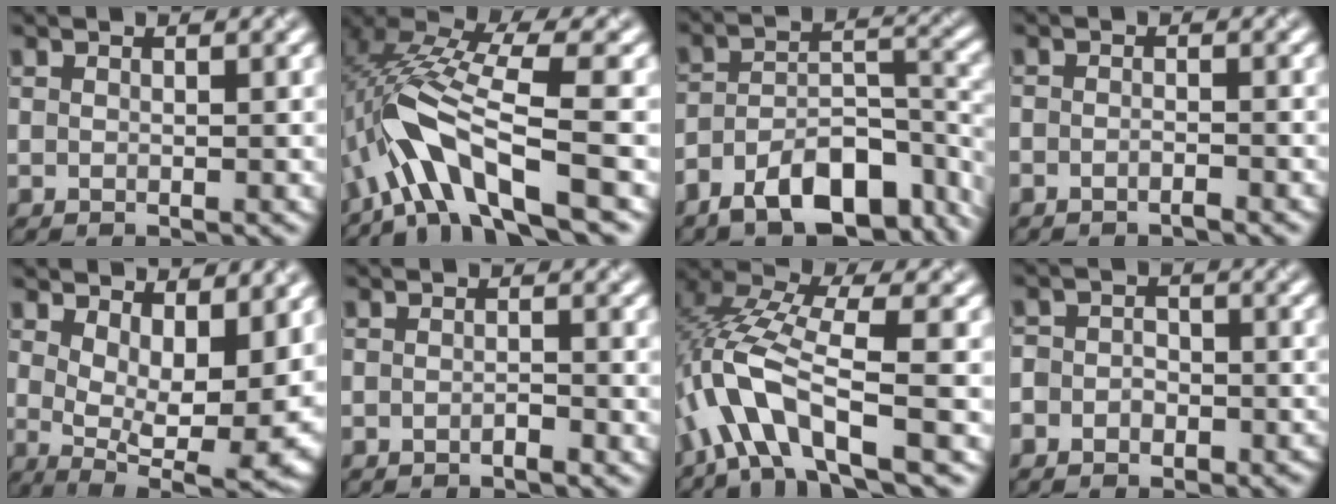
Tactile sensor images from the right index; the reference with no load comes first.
{"total": 8.4, "force": [-4.1, 1.9, 7.2], "torque": [-0.151, 0.027, -0.072]}
{"total": 10.3, "force": [-7.4, 4.0, 5.9], "torque": [-0.098, -0.001, -0.113]}
{"total": 1.5, "force": [-1.5, -0.2, -0.1], "torque": [-0.003, 0.006, -0.018]}
{"total": 9.4, "force": [2.2, 4.4, 8.0], "torque": [-0.113, -0.016, 0.063]}
{"total": 1.1, "force": [-1.1, -0.1, 0.1], "torque": [-0.003, 0.004, -0.011]}
{"total": 7.4, "force": [-3.7, 1.9, 6.2], "torque": [-0.137, 0.027, -0.067]}
{"total": 3.2, "force": [-2.5, 2.1, 0.2], "torque": [0.022, 0.013, -0.037]}